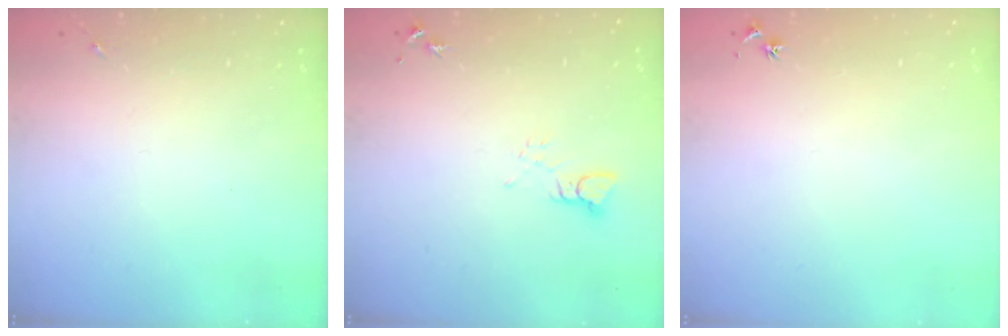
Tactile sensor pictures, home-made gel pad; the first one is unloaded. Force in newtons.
{"total": 3.3, "press": 3.3, "slide": 0.1}
{"total": 3.0, "press": 2.9, "slide": 0.4}